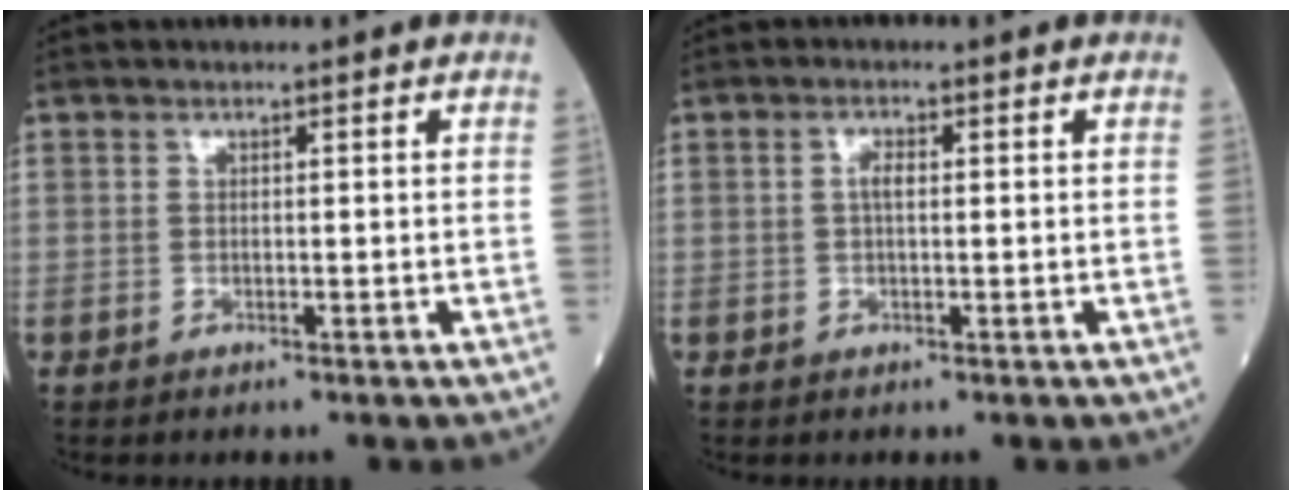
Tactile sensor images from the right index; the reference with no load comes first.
{"total": 1.6, "force": [0.2, 0.5, 1.6], "torque": [-0.035, 0.002, 0.003]}